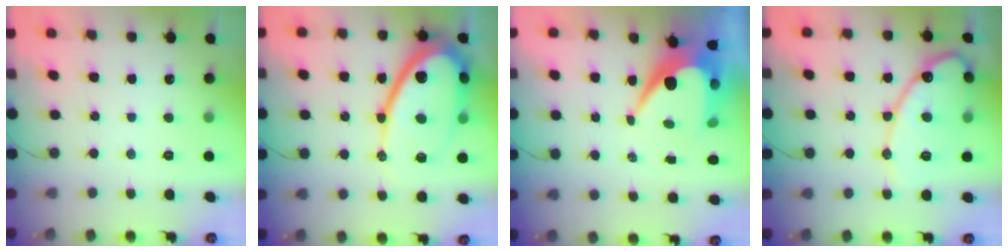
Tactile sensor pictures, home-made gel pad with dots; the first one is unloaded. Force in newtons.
{"total": 21.0, "press": 20.9, "slide": 2.0}
{"total": 11.0, "press": 10.9, "slide": 0.9}
{"total": 13.8, "press": 13.8, "slide": 1.1}